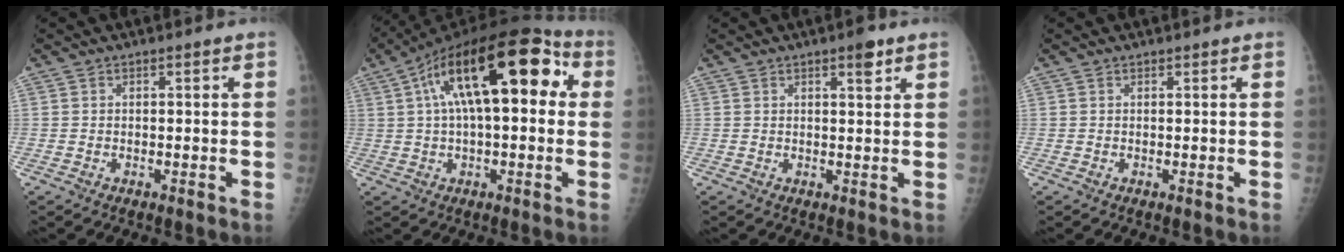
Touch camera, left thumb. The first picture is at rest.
{"total": 20.7, "force": [5.2, 9.1, 17.8], "torque": [-0.269, 0.046, 0.073]}
{"total": 2.8, "force": [1.8, 0.8, 2.0], "torque": [-0.022, -0.009, 0.023]}
{"total": 0.0}